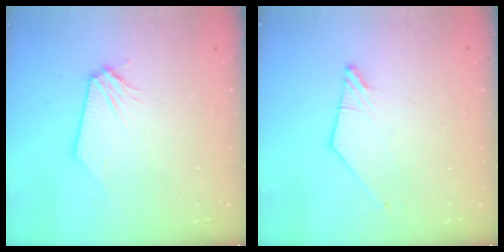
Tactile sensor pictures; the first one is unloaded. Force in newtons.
{"total": 0.0}